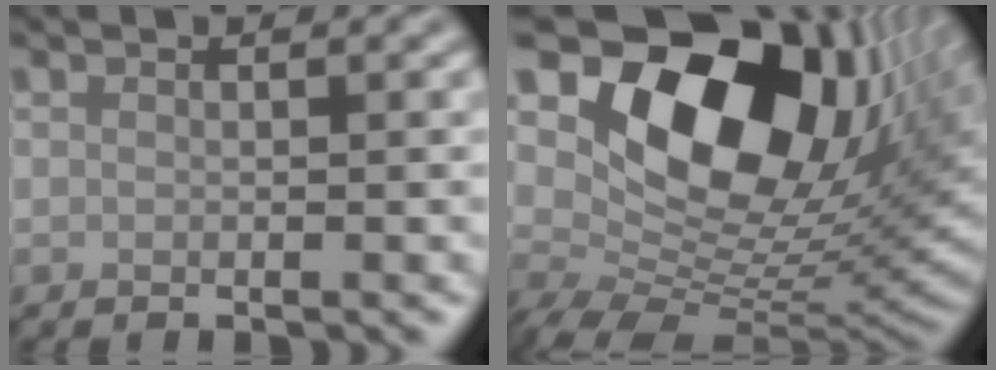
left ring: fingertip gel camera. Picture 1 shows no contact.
{"total": 17.0, "force": [5.3, 11.0, 11.9], "torque": [-0.183, 0.009, 0.091]}